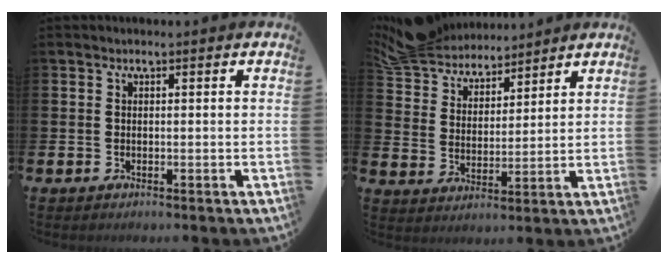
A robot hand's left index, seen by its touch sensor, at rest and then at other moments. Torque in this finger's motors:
{"motor_torque": [0.46, -0.76, 0.14, 0.05]}